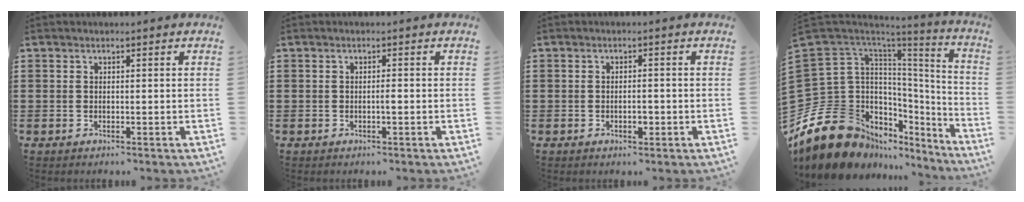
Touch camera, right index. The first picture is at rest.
{"total": 0.9, "force": [-0.3, 0.1, 0.8], "torque": [-0.016, -0.003, -0.005]}
{"total": 1.9, "force": [-0.7, 0.7, 1.6], "torque": [-0.030, 0.002, -0.013]}
{"total": 18.4, "force": [-11.2, 11.0, 9.6], "torque": [-0.217, -0.029, -0.179]}